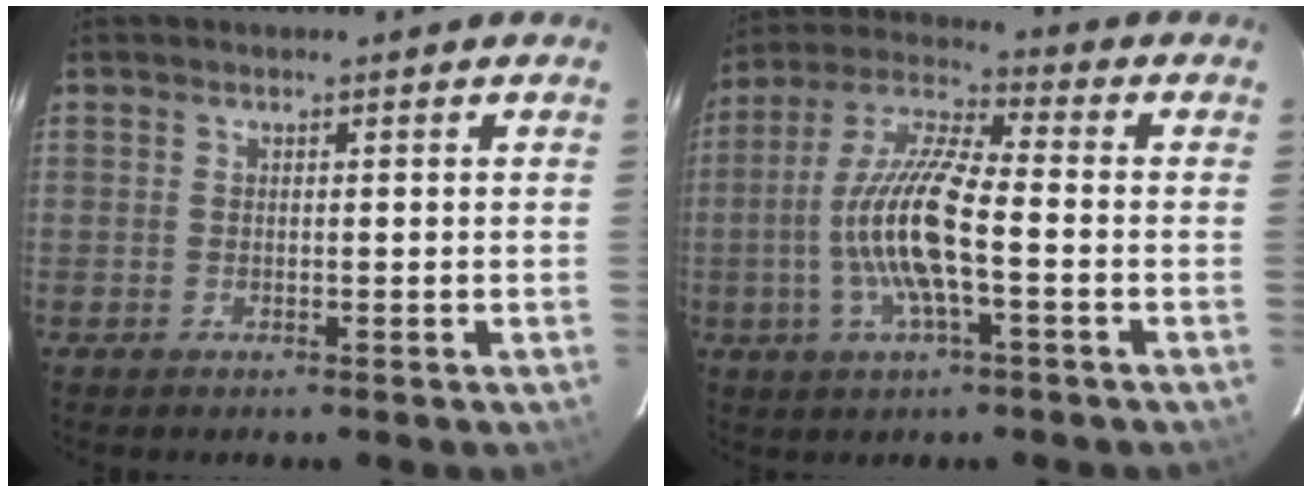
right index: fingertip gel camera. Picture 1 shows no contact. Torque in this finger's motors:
{"motor_torque": [2.14, 0.00, 1.05, 0.20]}